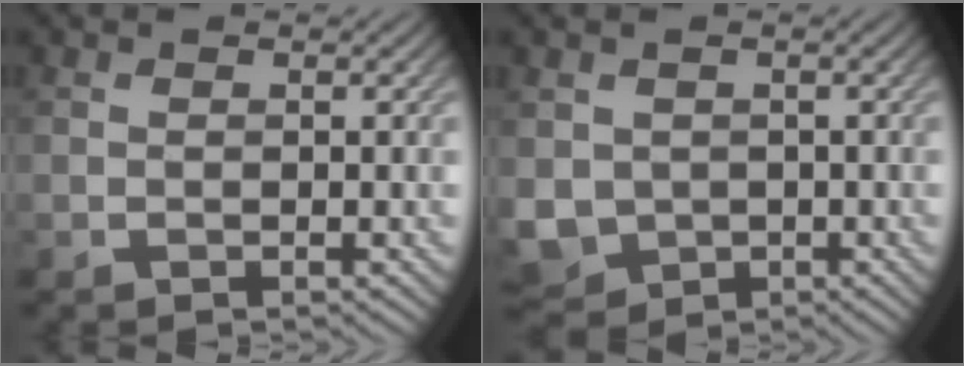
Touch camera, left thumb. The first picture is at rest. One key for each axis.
{"total": 4.8, "fx": -0.3, "fy": 4.4, "fz": 2.0, "tx": -0.070, "ty": -0.029, "tz": -0.006}